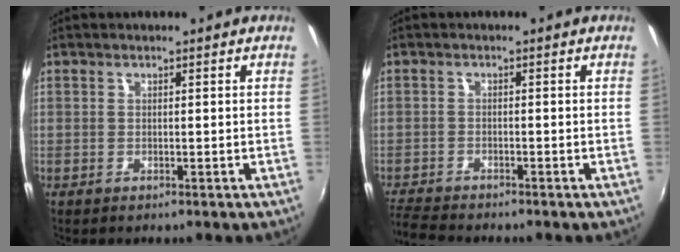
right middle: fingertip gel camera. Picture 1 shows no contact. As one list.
[{"total": 5.3, "force": [-5.1, 0.4, 1.3], "torque": [-0.047, -0.024, -0.098]}]